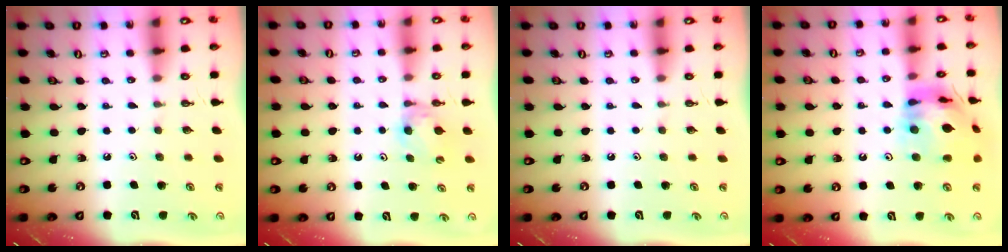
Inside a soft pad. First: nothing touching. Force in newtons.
{"total": 5.1, "press": 5.0, "slide": 0.6}
{"total": 0.0}
{"total": 15.5, "press": 15.4, "slide": 2.1}